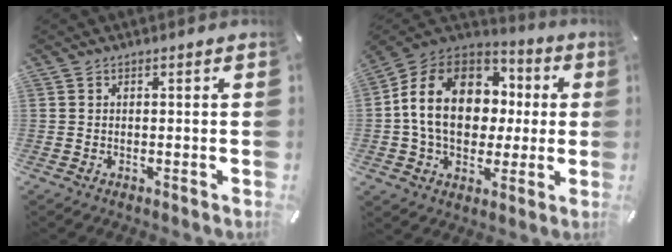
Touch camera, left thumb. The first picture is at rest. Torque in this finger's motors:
{"motor_torque": [1.13, 1.13, 1.68, 1.09, 0.34]}